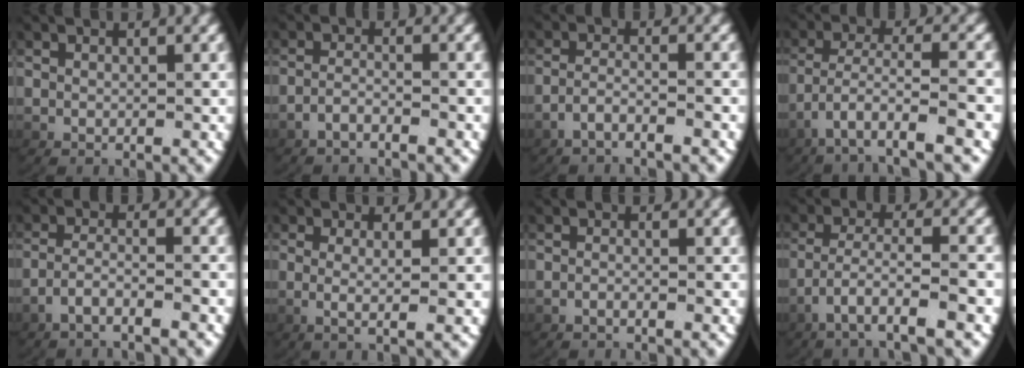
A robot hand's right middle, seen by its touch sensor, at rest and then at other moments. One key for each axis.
{"total": 2.2, "fx": -2.0, "fy": -0.1, "fz": 1.0, "tx": -0.029, "ty": -0.005, "tz": -0.033}
{"total": 2.6, "fx": -2.2, "fy": 0.1, "fz": 1.4, "tx": -0.036, "ty": -0.006, "tz": -0.037}
{"total": 4.7, "fx": -2.4, "fy": 1.1, "fz": 3.9, "tx": -0.090, "ty": -0.021, "tz": -0.021}
{"total": 3.1, "fx": -2.6, "fy": 0.3, "fz": 1.7, "tx": -0.040, "ty": -0.008, "tz": -0.043}
{"total": 2.4, "fx": 0.1, "fy": 0.0, "fz": 2.4, "tx": -0.059, "ty": -0.010, "tz": 0.007}
{"total": 1.1, "fx": -1.0, "fy": 0.1, "fz": 0.6, "tx": -0.019, "ty": 0.001, "tz": -0.019}
{"total": 4.2, "fx": -2.1, "fy": 0.7, "fz": 3.5, "tx": -0.079, "ty": -0.016, "tz": -0.023}